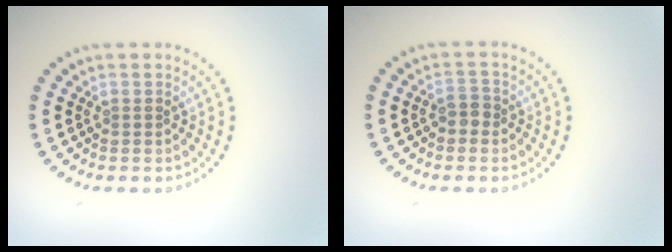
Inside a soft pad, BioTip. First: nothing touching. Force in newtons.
{"total": 1.4, "press": 1.3, "slide": 0.5}